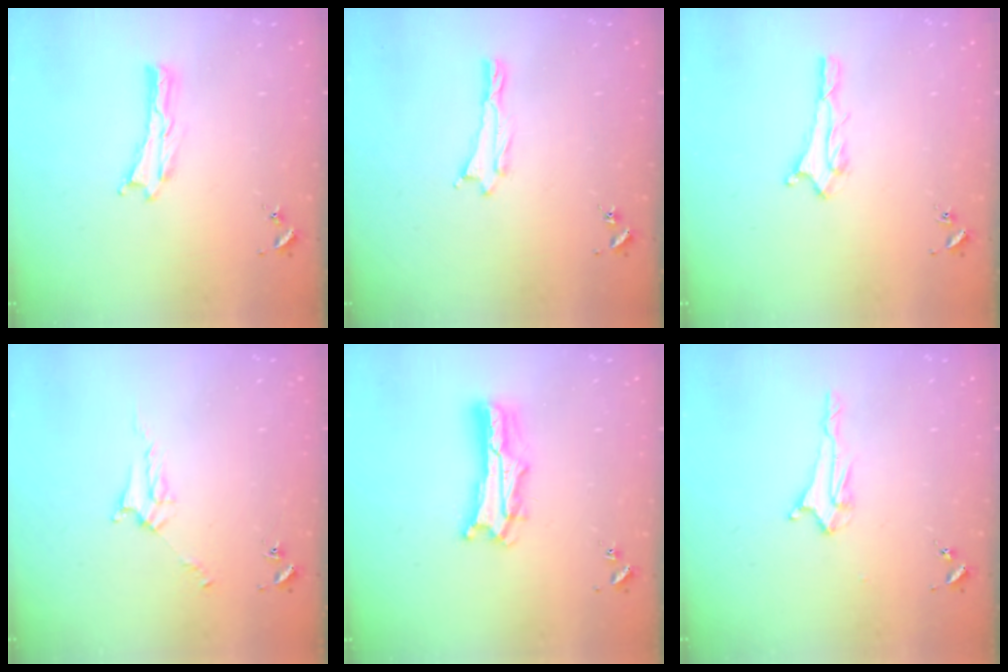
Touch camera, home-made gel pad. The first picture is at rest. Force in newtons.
{"total": 0.5, "press": 0.5, "slide": 0.2}
{"total": 1.6, "press": 1.6, "slide": 0.1}
{"total": 3.5, "press": 3.5, "slide": 0.3}
{"total": 6.1, "press": 6.1, "slide": 0.5}
{"total": 2.1, "press": 2.0, "slide": 0.4}